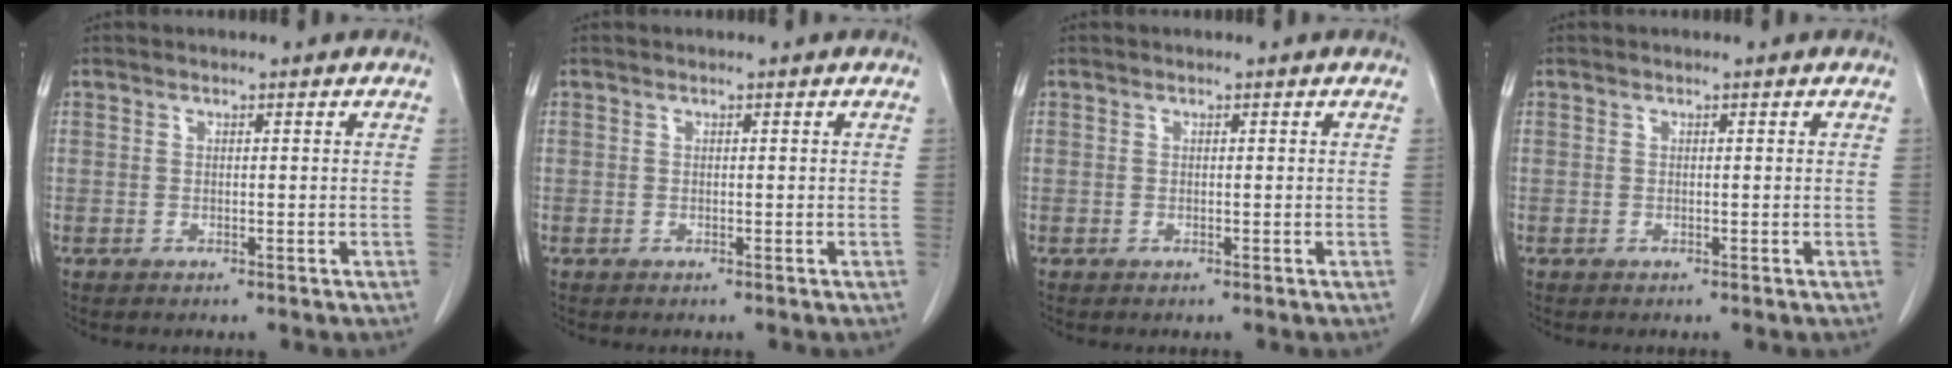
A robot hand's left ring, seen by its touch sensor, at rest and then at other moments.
{"total": 0.0}
{"total": 0.0}
{"total": 0.0}